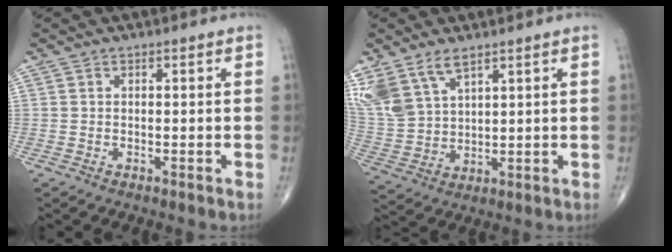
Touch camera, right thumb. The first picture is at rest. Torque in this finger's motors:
{"motor_torque": [-0.92, 1.19, 0.91, 0.89, 0.11]}